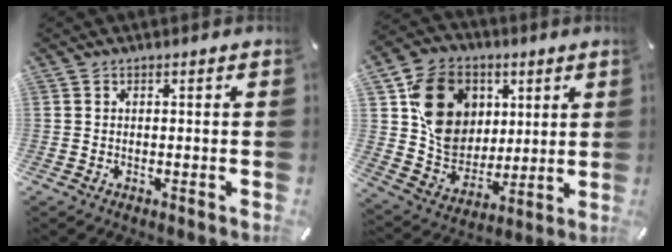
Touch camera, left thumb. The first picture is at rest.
{"total": 16.6, "force": [5.2, 14.3, 6.8], "torque": [-0.110, -0.009, 0.109]}